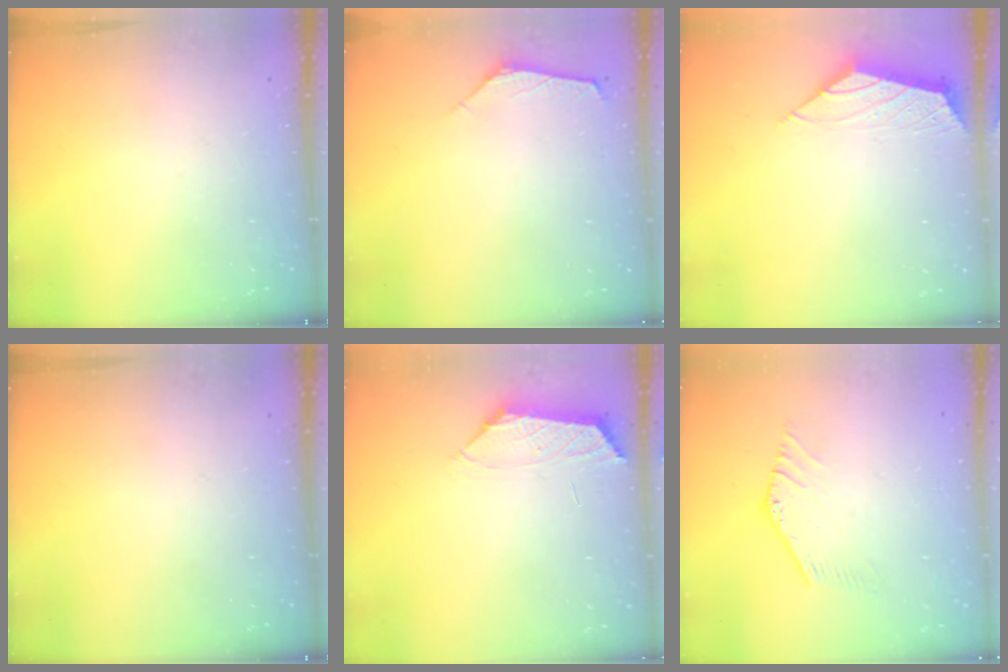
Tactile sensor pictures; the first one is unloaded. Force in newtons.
{"total": 1.7, "press": 1.7, "slide": 0.4}
{"total": 1.6, "press": 1.5, "slide": 0.5}
{"total": 0.0}
{"total": 1.3, "press": 1.3, "slide": 0.4}
{"total": 0.5, "press": 0.3, "slide": 0.4}